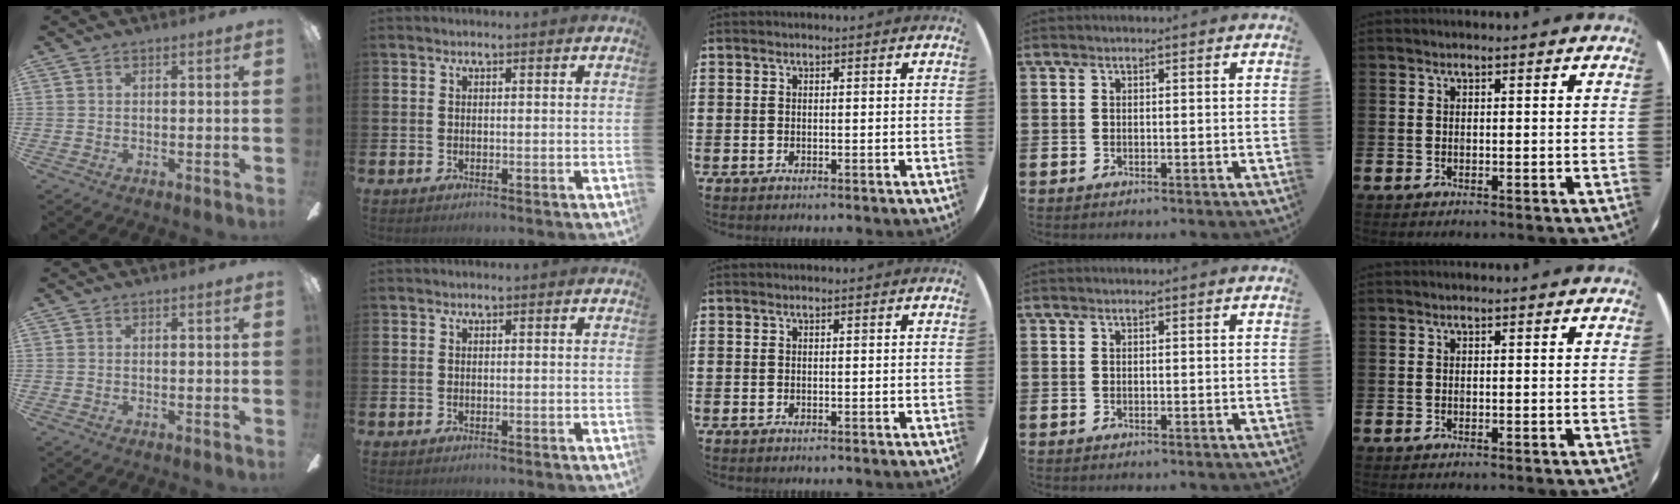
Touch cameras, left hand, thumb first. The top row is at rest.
{}